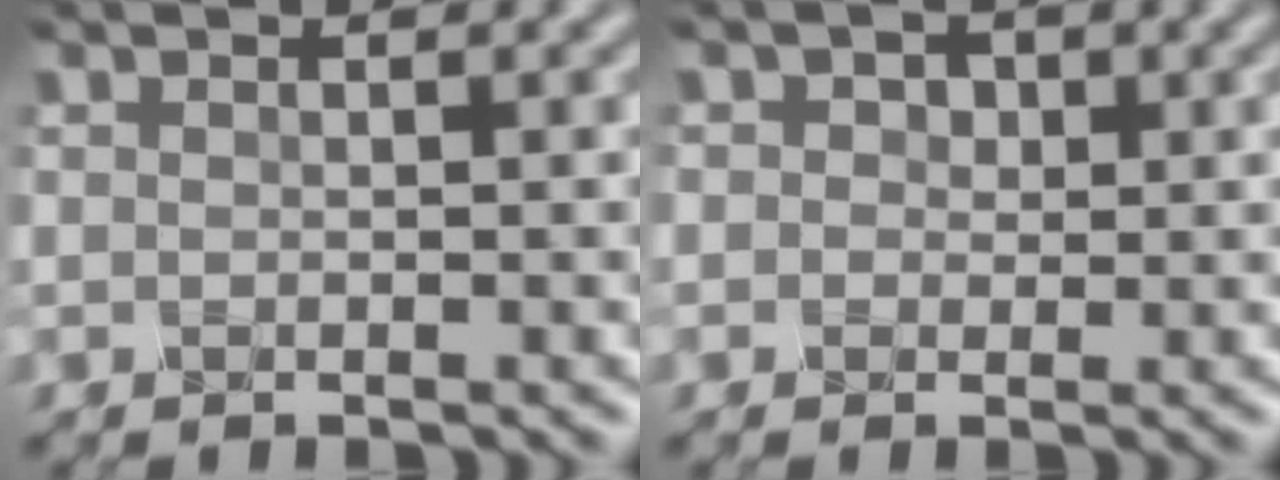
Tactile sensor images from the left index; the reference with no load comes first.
{"total": 2.3, "force": [0.7, 2.0, 1.0], "torque": [-0.024, 0.004, 0.004]}